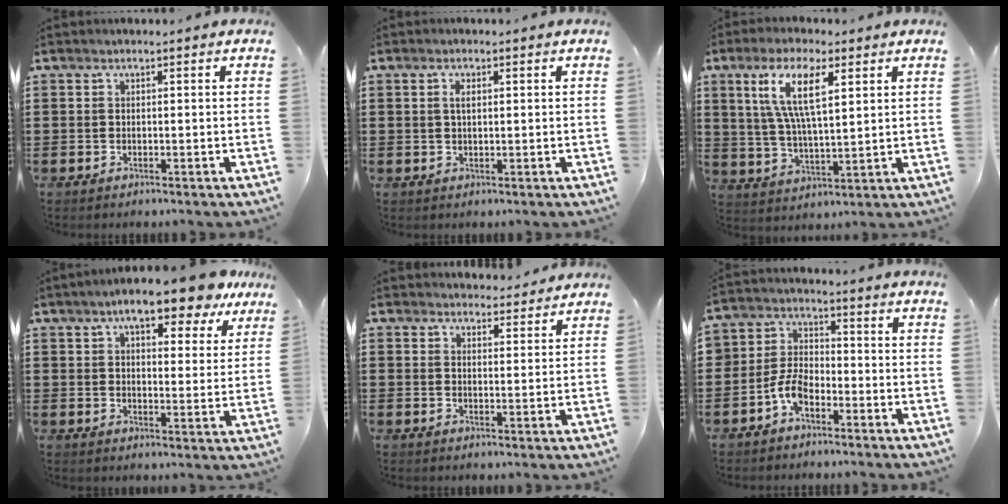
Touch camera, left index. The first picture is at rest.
{"total": 1.5, "force": [0.5, 0.7, 1.3], "torque": [-0.028, 0.006, 0.006]}
{"total": 10.3, "force": [4.5, 3.2, 8.6], "torque": [-0.178, 0.014, 0.079]}
{"total": 9.3, "force": [7.3, 2.1, 5.4], "torque": [-0.093, -0.021, 0.125]}
{"total": 3.3, "force": [3.3, 0.6, -0.1], "torque": [-0.002, -0.015, 0.060]}
{"total": 5.0, "force": [-3.4, 3.0, 2.4], "torque": [-0.075, 0.002, -0.075]}